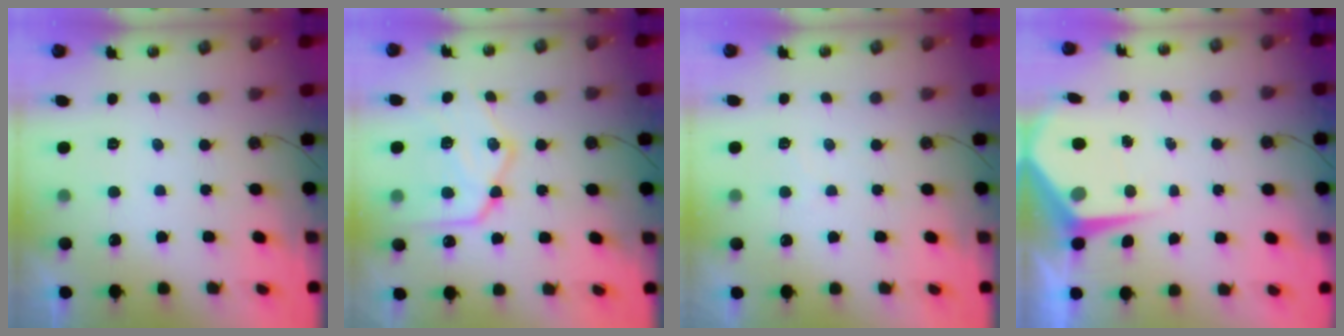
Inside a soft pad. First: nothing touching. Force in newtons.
{"total": 18.7, "press": 18.7, "slide": 1.1}
{"total": 2.7, "press": 2.7, "slide": 0.3}
{"total": 5.5, "press": 5.5, "slide": 0.4}